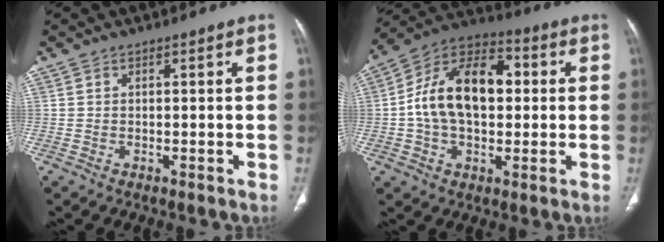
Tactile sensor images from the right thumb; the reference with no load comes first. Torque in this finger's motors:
{"motor_torque": [2.28, 2.58, 1.06, -0.68, 0.17]}